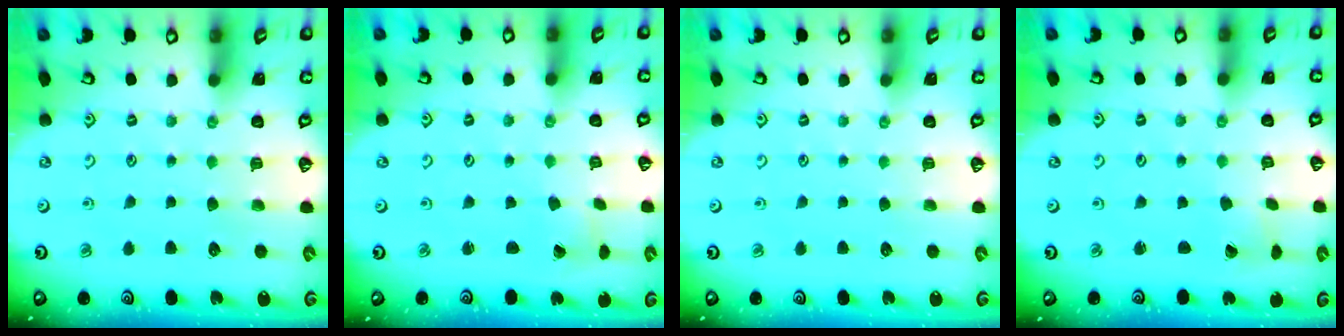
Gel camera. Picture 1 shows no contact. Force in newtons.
{"total": 0.7, "press": 0.7, "slide": 0.1}
{"total": 0.0}
{"total": 0.9, "press": 0.8, "slide": 0.4}